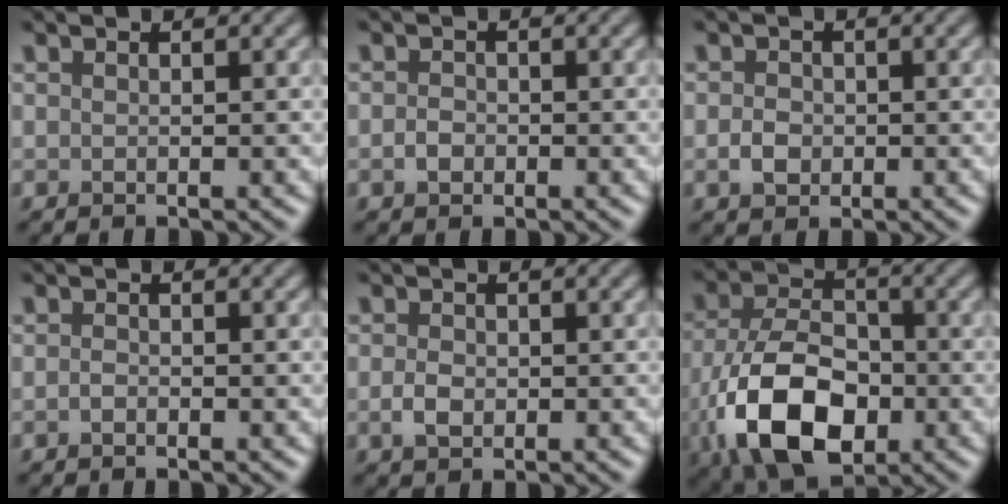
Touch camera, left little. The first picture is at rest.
{"total": 1.2, "force": [-0.4, 0.9, 0.7], "torque": [-0.013, 0.000, -0.011]}
{"total": 1.8, "force": [-0.3, 1.5, 1.0], "torque": [-0.016, 0.000, -0.012]}
{"total": 0.7, "force": [-0.3, 0.3, 0.5], "torque": [-0.010, -0.001, -0.007]}
{"total": 1.8, "force": [-0.3, 1.2, 1.2], "torque": [-0.025, 0.000, -0.007]}
{"total": 11.3, "force": [-4.1, 6.7, 8.1], "torque": [-0.177, -0.014, -0.082]}